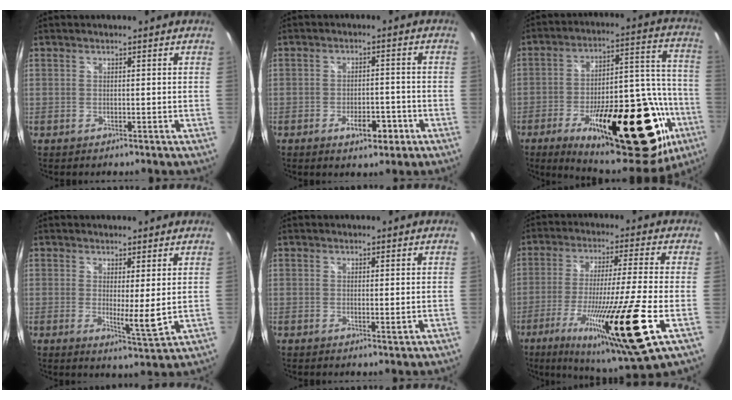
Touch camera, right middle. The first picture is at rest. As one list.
[{"total": 4.0, "force": [-2.0, 2.0, 2.8], "torque": [-0.052, -0.005, -0.027]}, {"total": 34.8, "force": [-16.1, 13.1, 27.9], "torque": [-0.399, 0.020, -0.227]}, {"total": 5.2, "force": [1.1, 0.6, 5.1], "torque": [-0.077, -0.014, 0.017]}, {"total": 1.1, "force": [0.1, -0.1, 1.0], "torque": [-0.017, -0.002, -0.001]}, {"total": 22.0, "force": [-9.1, 0.0, 20.0], "torque": [-0.370, -0.068, -0.154]}]